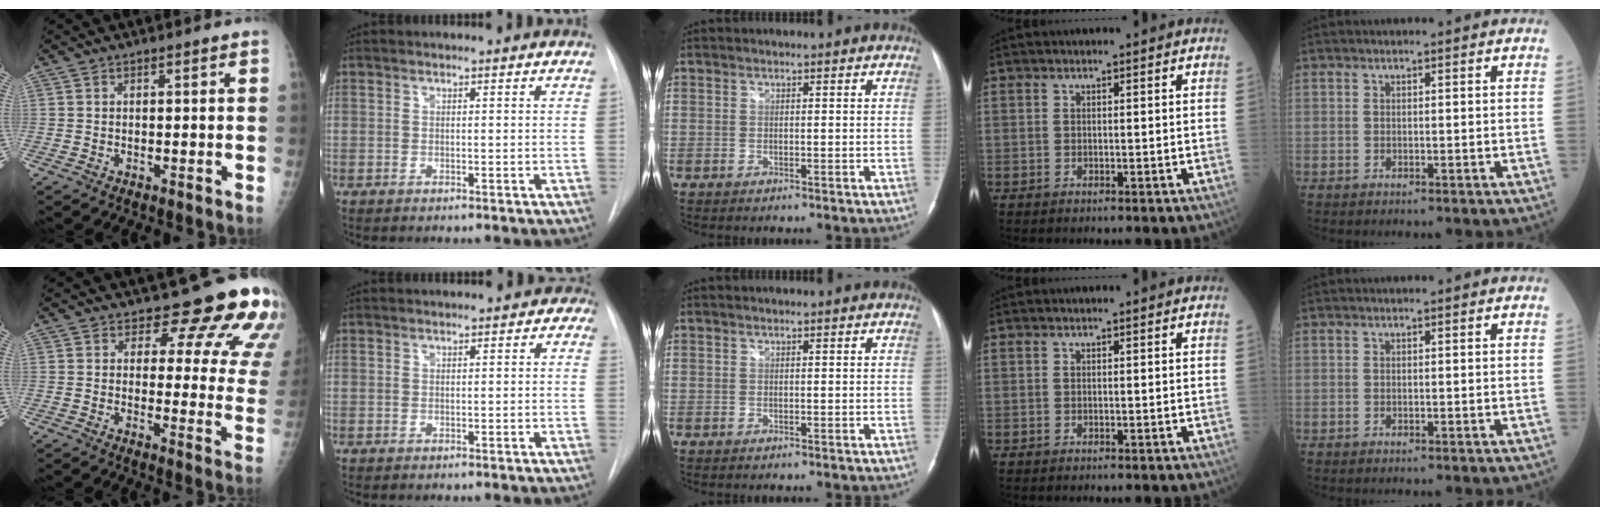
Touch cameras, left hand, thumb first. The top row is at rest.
{"thumb": {"total": 13.3, "force": [10.8, 5.4, 5.6], "torque": [-0.016, -0.078, 0.096]}, "index": {"total": 1.6, "force": [0.2, 1.1, 1.1], "torque": [-0.003, 0.004, -0.004]}}